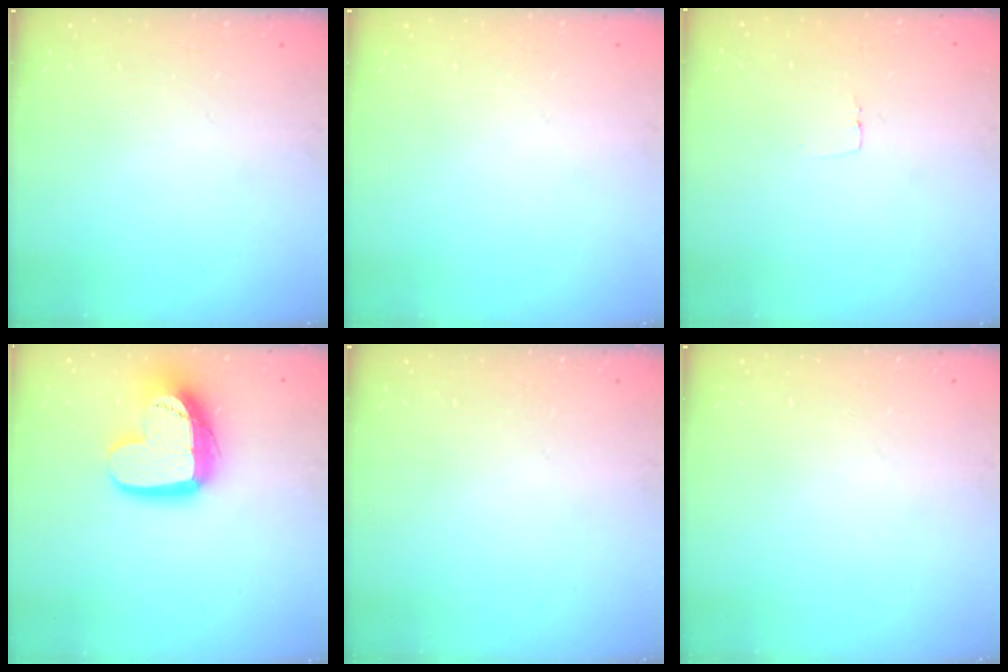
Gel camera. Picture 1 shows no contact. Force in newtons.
{"total": 0.0}
{"total": 2.3, "press": 2.3, "slide": 0.1}
{"total": 16.0, "press": 16.0, "slide": 1.4}
{"total": 0.0}
{"total": 0.0}